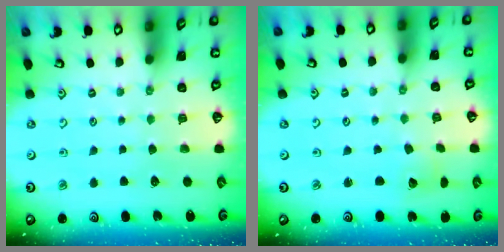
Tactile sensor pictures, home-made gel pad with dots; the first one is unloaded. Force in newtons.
{"total": 1.8, "press": 1.7, "slide": 0.3}